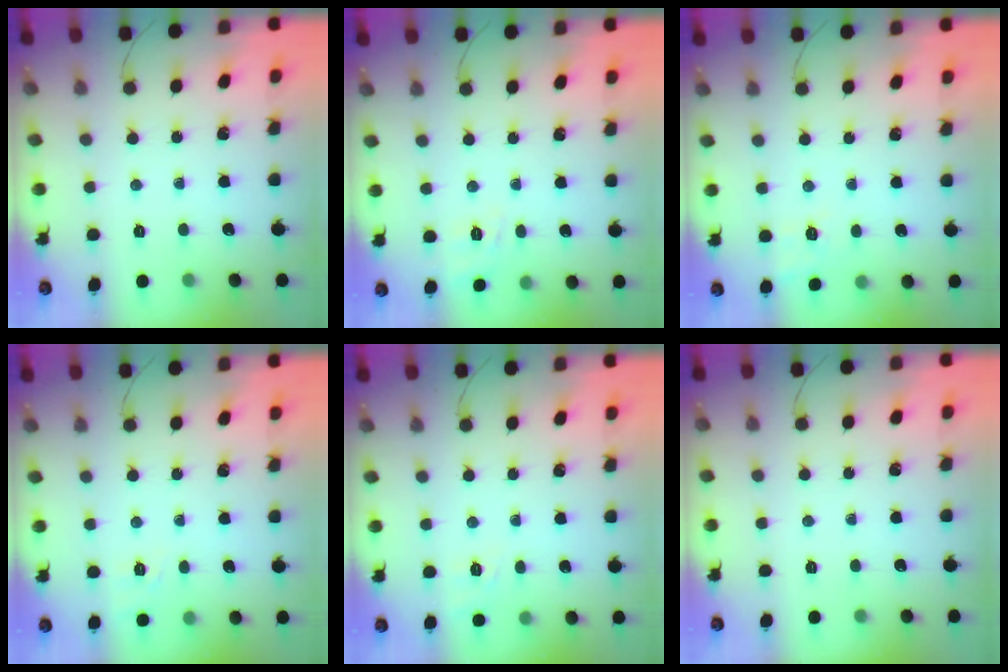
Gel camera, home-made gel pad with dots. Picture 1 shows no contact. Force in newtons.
{"total": 2.0, "press": 0.4, "slide": 1.9}
{"total": 3.7, "press": 2.9, "slide": 2.2}
{"total": 1.6, "press": 0.2, "slide": 1.6}
{"total": 2.0, "press": 0.9, "slide": 1.8}
{"total": 0.0}